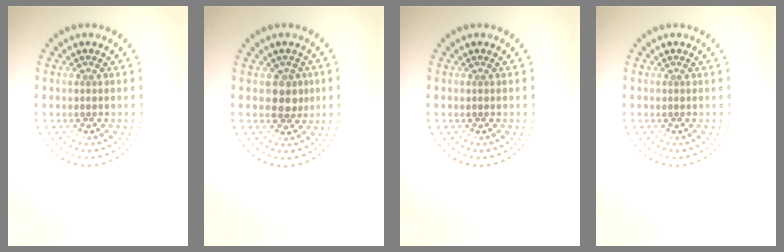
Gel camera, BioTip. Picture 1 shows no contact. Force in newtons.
{"total": 2.2, "press": 2.0, "slide": 1.1}
{"total": 0.0}
{"total": 0.0}